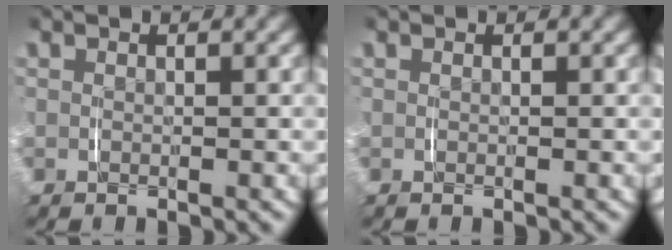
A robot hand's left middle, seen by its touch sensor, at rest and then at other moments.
{"total": 0.0}